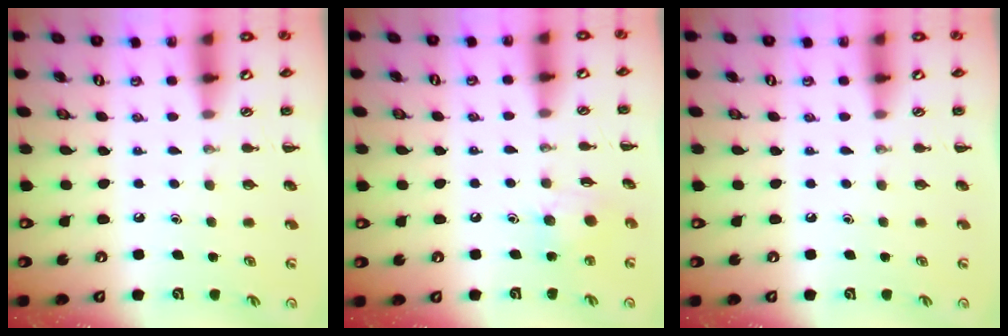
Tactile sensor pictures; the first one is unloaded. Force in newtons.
{"total": 6.5, "press": 6.5, "slide": 0.8}
{"total": 0.0}